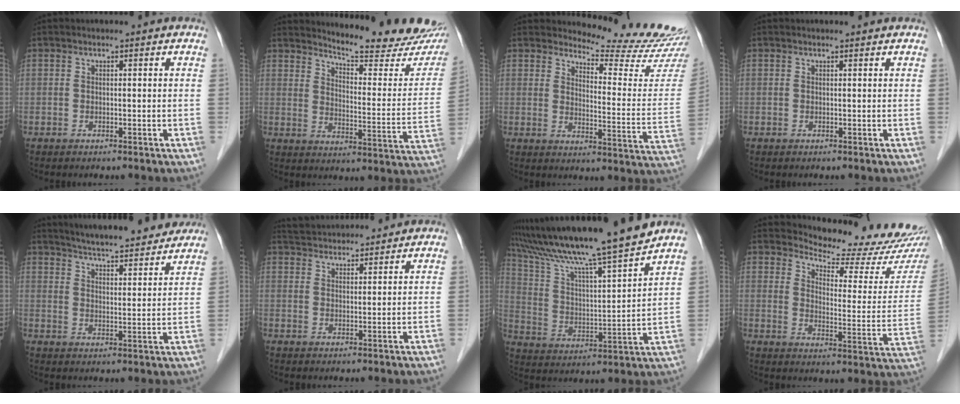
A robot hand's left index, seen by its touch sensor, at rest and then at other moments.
{"total": 19.4, "force": [17.9, 2.4, 7.2], "torque": [-0.093, -0.084, 0.215]}
{"total": 15.6, "force": [15.3, -0.9, 2.8], "torque": [-0.039, -0.126, 0.175]}
{"total": 0.8, "force": [0.8, 0.1, 0.1], "torque": [-0.009, 0.004, 0.009]}
{"total": 18.0, "force": [16.5, 2.2, 6.9], "torque": [-0.101, 0.009, 0.227]}
{"total": 8.8, "force": [8.5, 1.1, 1.8], "torque": [-0.038, 0.031, 0.134]}
{"total": 20.4, "force": [17.4, -1.0, 10.6], "torque": [-0.190, -0.007, 0.290]}
{"total": 17.3, "force": [16.6, 1.3, 4.7], "torque": [-0.065, -0.100, 0.195]}